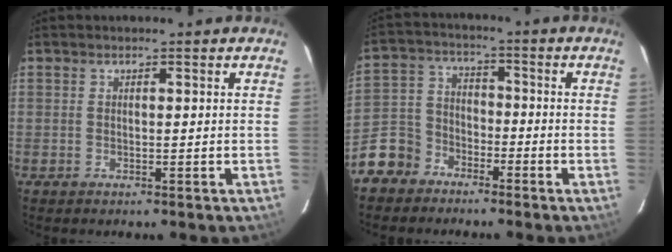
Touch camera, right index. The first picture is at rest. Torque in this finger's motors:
{"motor_torque": [-0.05, -0.03, -0.91, -0.21]}